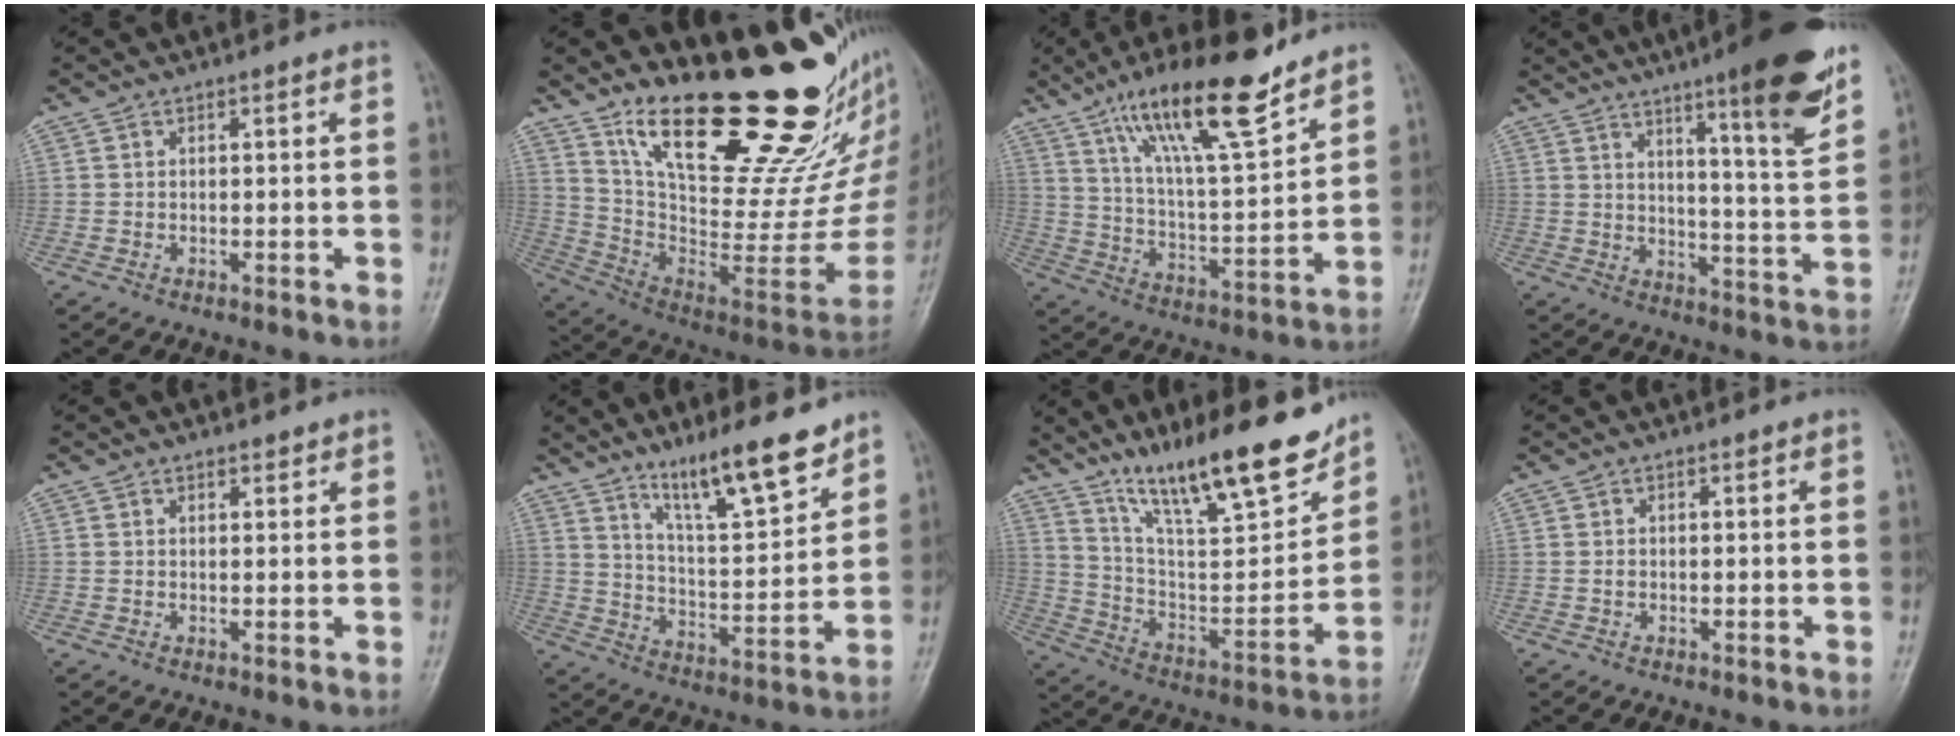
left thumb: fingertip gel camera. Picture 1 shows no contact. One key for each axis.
{"total": 30.7, "fx": 22.3, "fy": 9.0, "fz": 19.0, "tx": -0.244, "ty": -0.155, "tz": 0.355}
{"total": 19.4, "fx": 13.3, "fy": 4.3, "fz": 13.5, "tx": -0.205, "ty": -0.062, "tz": 0.234}
{"total": 16.7, "fx": 10.4, "fy": 1.9, "fz": 12.9, "tx": -0.162, "ty": -0.059, "tz": 0.151}
{"total": 1.6, "fx": 1.4, "fy": 0.7, "fz": 0.3, "tx": 0.007, "ty": -0.010, "tz": 0.017}
{"total": 13.8, "fx": 10.4, "fy": 2.6, "fz": 8.7, "tx": -0.124, "ty": -0.073, "tz": 0.183}
{"total": 22.4, "fx": 16.3, "fy": 5.2, "fz": 14.5, "tx": -0.199, "ty": -0.078, "tz": 0.281}
{"total": 0.5, "fx": 0.2, "fy": 0.4, "fz": 0.3, "tx": -0.004, "ty": 0.000, "tz": 0.002}